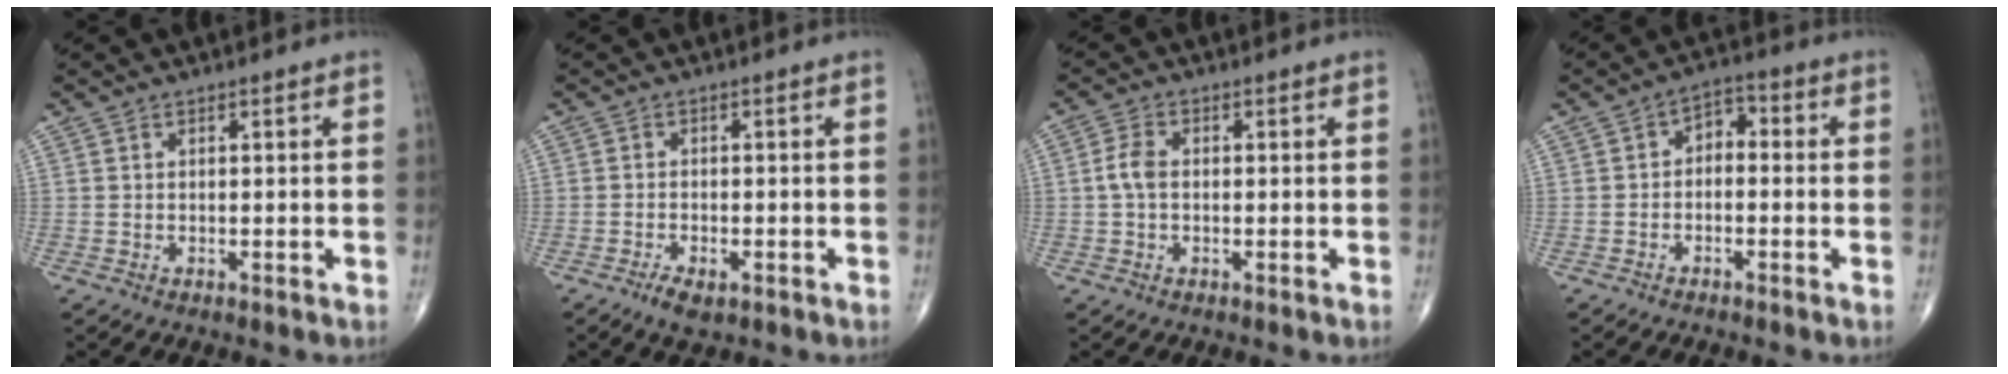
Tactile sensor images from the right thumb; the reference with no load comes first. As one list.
[{"total": 3.1, "force": [-1.8, 1.4, 2.2], "torque": [-0.040, 0.001, -0.030]}, {"total": 3.5, "force": [-0.1, 2.2, 2.7], "torque": [-0.057, 0.008, -0.008]}, {"total": 4.2, "force": [-0.6, 2.8, 3.1], "torque": [-0.027, 0.028, -0.023]}]